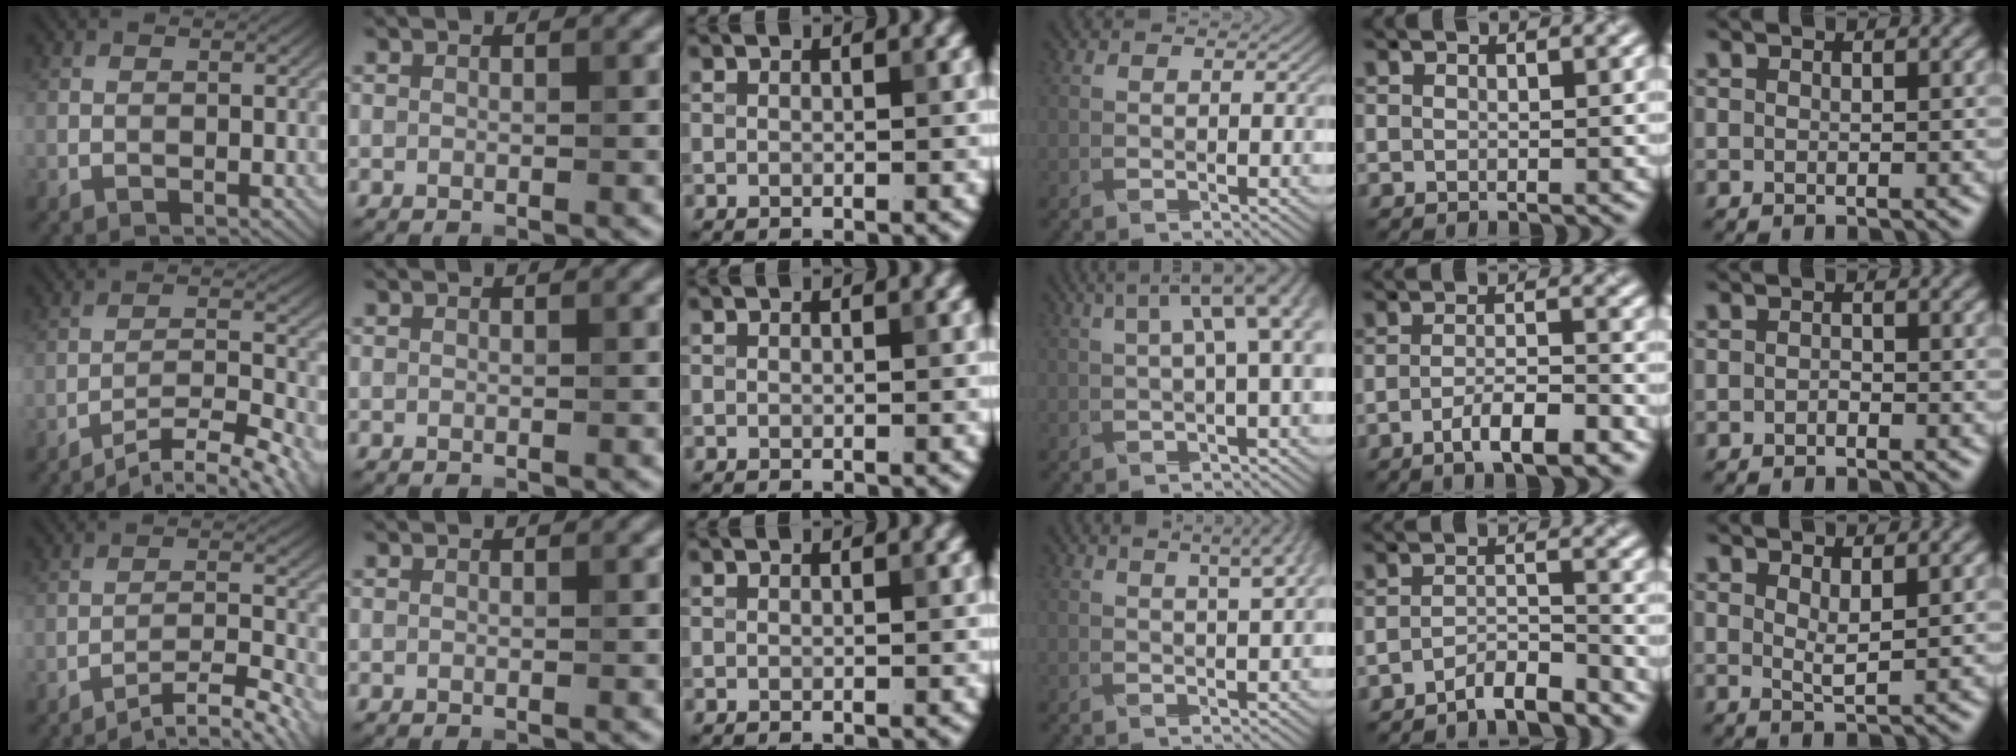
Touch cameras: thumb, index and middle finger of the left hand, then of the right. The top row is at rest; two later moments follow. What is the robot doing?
{"motion": "pour", "object": "sugar"}